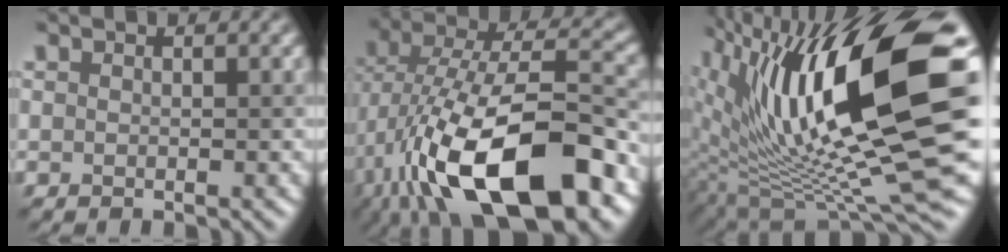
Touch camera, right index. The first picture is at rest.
{"total": 17.0, "force": [-7.0, 7.2, 13.7], "torque": [-0.234, 0.000, -0.119]}
{"total": 17.0, "force": [4.6, 5.2, 15.6], "torque": [-0.265, -0.010, 0.084]}